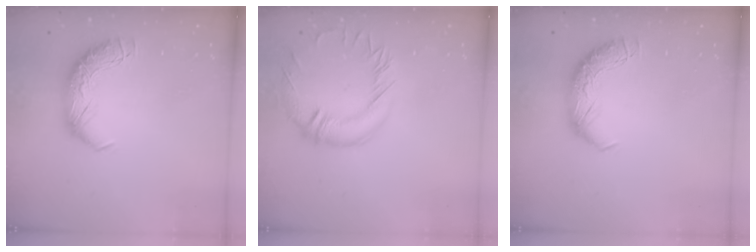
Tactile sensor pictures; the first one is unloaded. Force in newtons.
{"total": 2.3, "press": 2.0, "slide": 1.2}
{"total": 0.0}